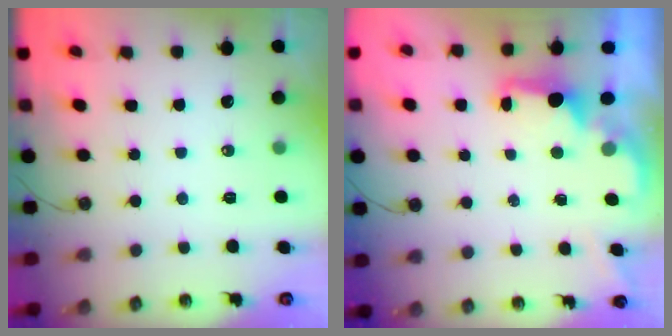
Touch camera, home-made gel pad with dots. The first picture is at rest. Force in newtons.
{"total": 1.9, "press": 1.7, "slide": 0.7}